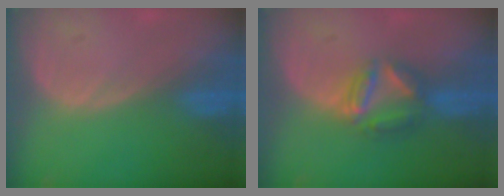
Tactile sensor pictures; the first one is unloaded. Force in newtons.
{"total": 6.2, "press": 5.6, "slide": 2.7}